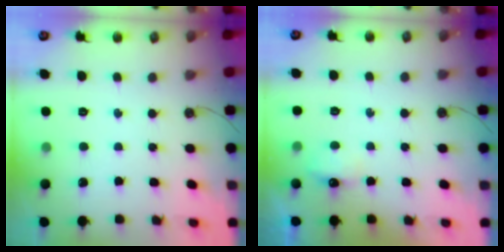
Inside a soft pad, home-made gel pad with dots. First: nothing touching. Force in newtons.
{"total": 5.4, "press": 5.3, "slide": 1.0}